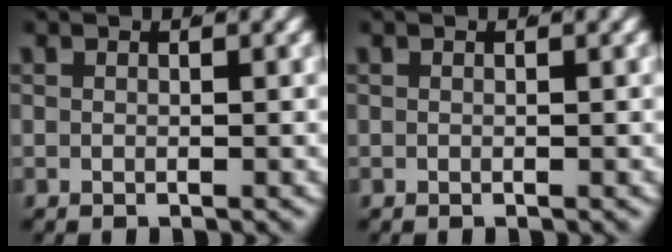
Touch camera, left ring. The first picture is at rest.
{"total": 0.0}